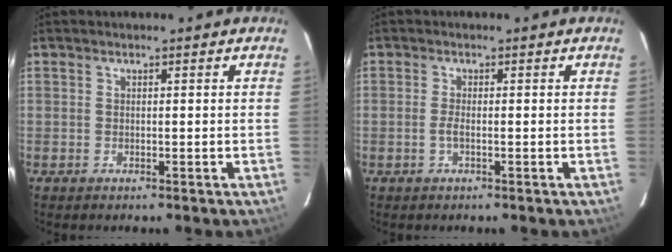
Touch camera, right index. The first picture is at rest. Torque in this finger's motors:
{"motor_torque": [0.24, -0.26, 0.15, 0.04]}